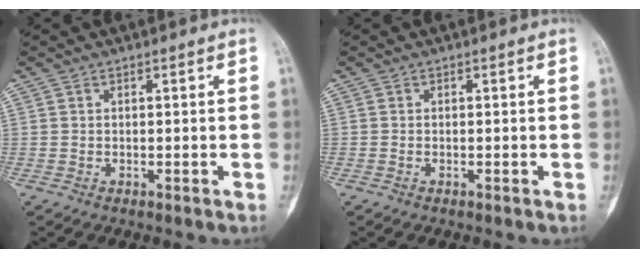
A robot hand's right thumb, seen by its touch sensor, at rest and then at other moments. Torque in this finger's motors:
{"motor_torque": [-0.09, -0.17, 0.10, 0.05, -0.02]}